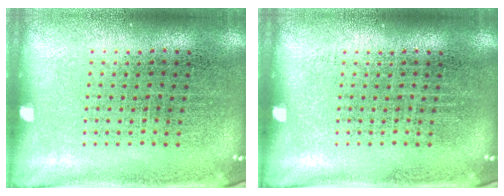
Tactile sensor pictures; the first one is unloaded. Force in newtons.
{"total": 0.0}